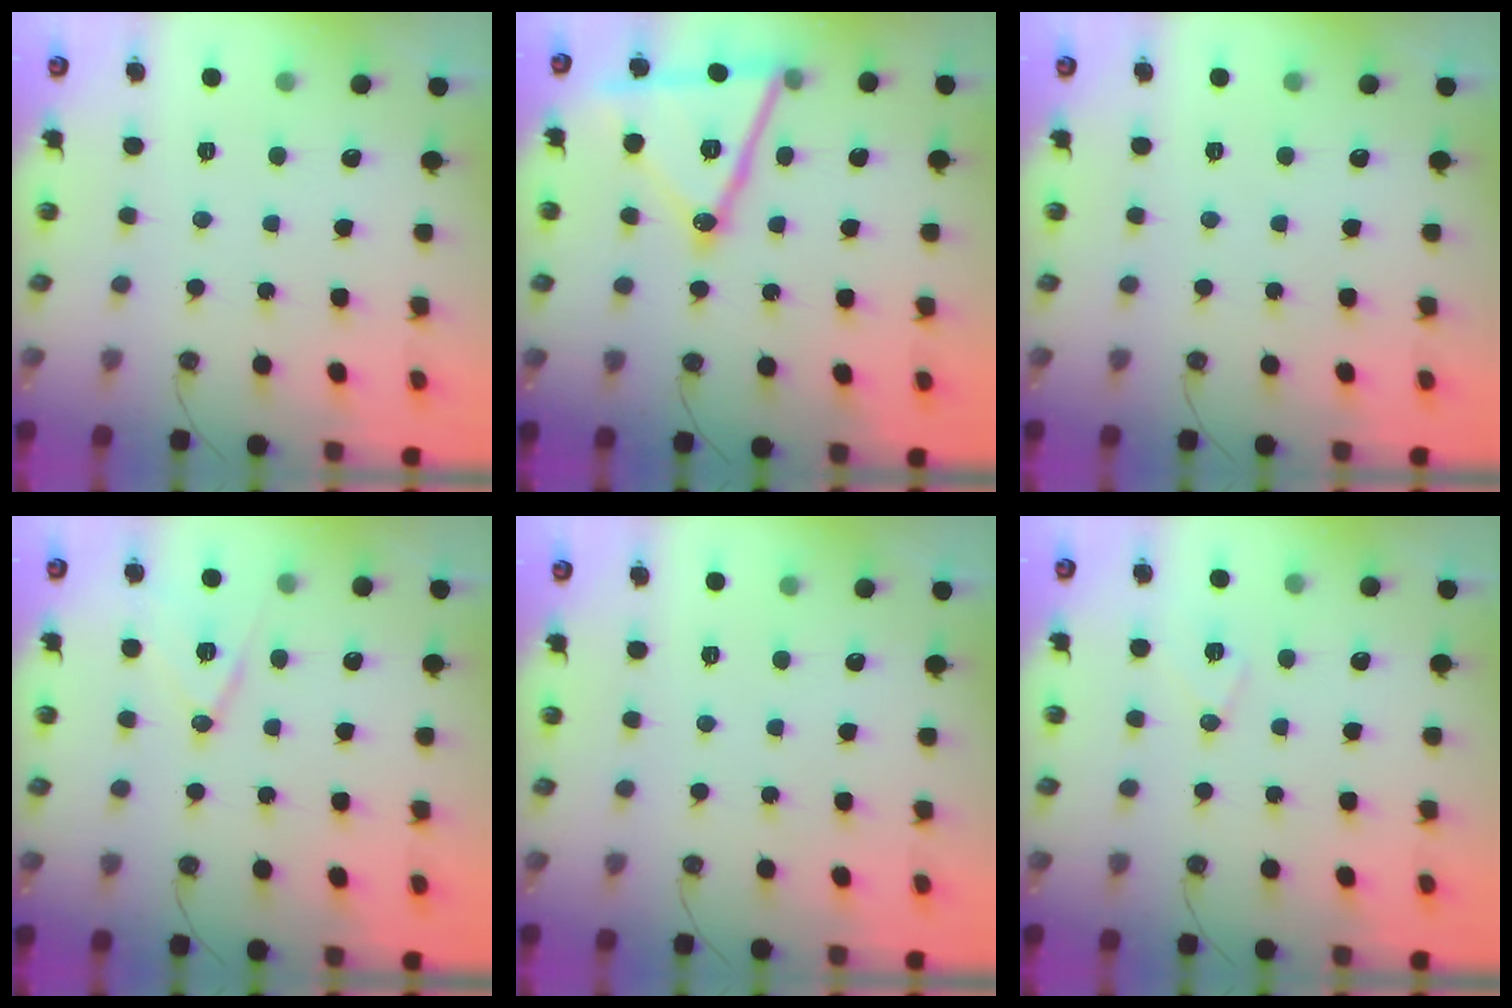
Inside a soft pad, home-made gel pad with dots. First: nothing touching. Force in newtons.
{"total": 19.0, "press": 18.7, "slide": 3.5}
{"total": 0.0}
{"total": 11.7, "press": 11.1, "slide": 3.5}
{"total": 0.0}
{"total": 6.8, "press": 6.2, "slide": 2.9}